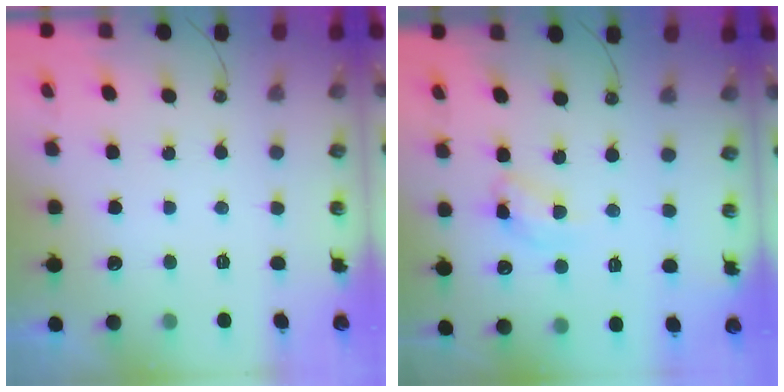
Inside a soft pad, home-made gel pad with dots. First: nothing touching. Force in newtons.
{"total": 10.6, "press": 10.6, "slide": 0.8}